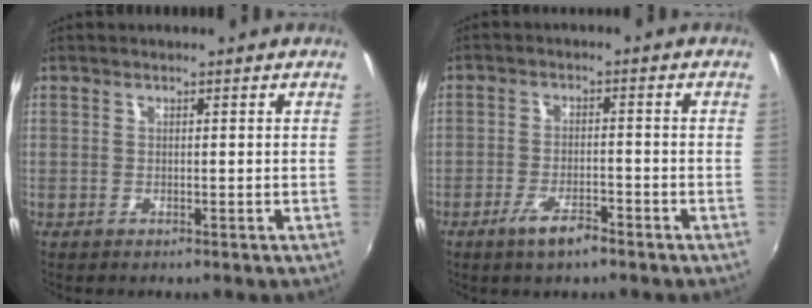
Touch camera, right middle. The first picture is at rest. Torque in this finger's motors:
{"motor_torque": [0.88, -0.57, 0.40, 0.11]}